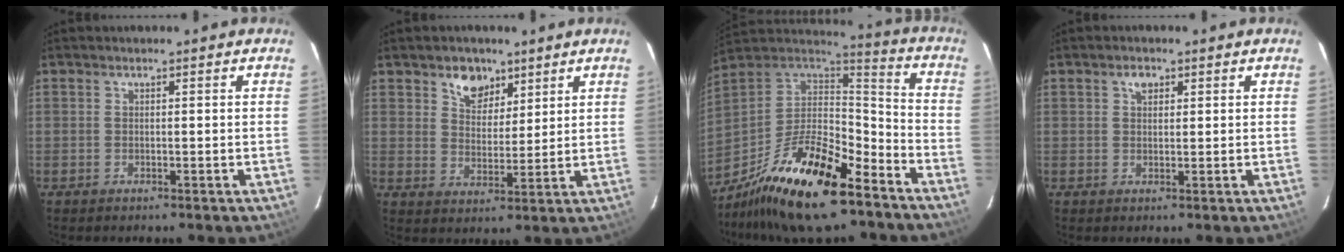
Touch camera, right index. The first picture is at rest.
{"total": 6.4, "force": [4.1, 4.3, 2.4], "torque": [-0.033, 0.002, 0.074]}
{"total": 23.1, "force": [-14.5, 7.8, 16.2], "torque": [-0.315, -0.020, -0.251]}
{"total": 1.9, "force": [0.9, 1.3, 1.1], "torque": [-0.017, 0.008, 0.016]}